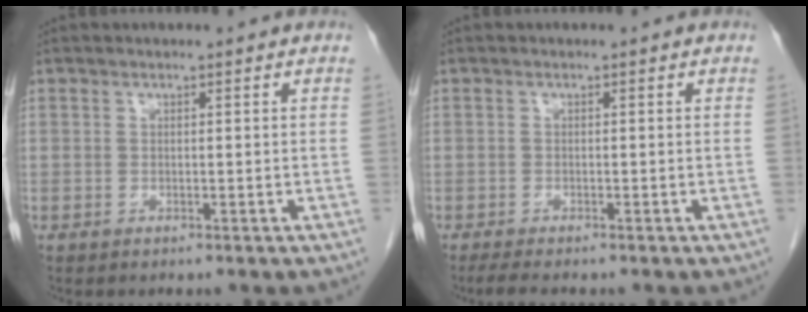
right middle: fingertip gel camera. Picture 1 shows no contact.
{"total": 2.7, "force": [-2.2, 0.1, 1.5], "torque": [-0.030, -0.009, -0.034]}